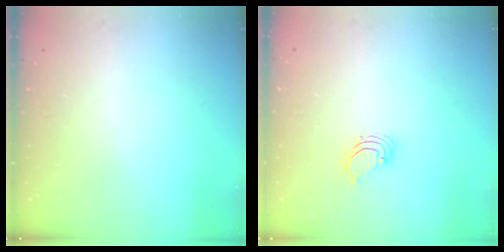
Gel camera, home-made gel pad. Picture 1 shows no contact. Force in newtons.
{"total": 1.5, "press": 1.5, "slide": 0.1}